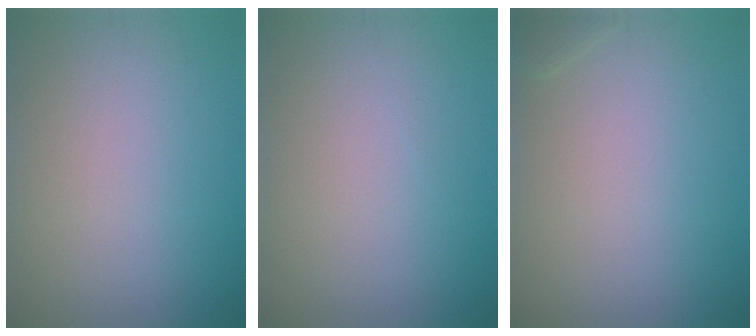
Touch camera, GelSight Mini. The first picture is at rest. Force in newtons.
{"total": 0.0}
{"total": 0.5, "press": 0.5, "slide": 0.1}